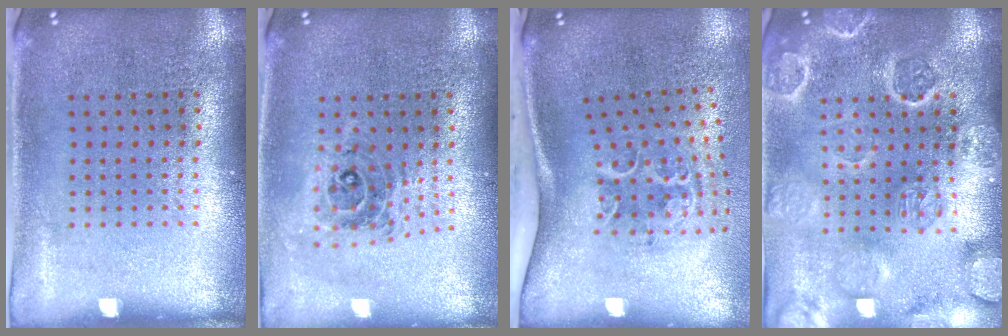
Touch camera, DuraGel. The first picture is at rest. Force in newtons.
{"total": 0.8, "press": 0.8, "slide": 0.2}
{"total": 2.3, "press": 1.4, "slide": 1.9}
{"total": 3.2, "press": 3.0, "slide": 0.9}